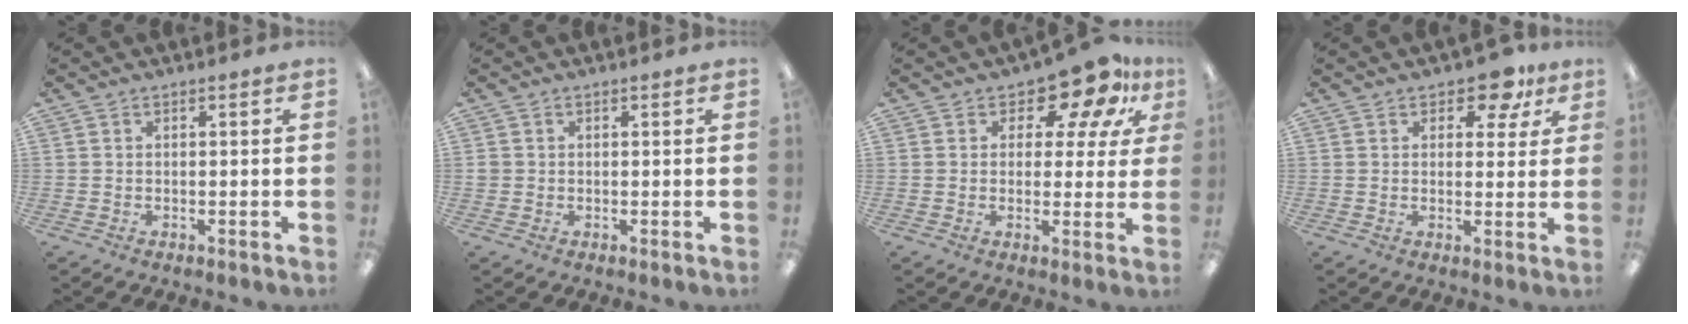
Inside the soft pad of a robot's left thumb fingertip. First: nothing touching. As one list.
[{"total": 1.0, "force": [0.0, 1.0, 0.2], "torque": [-0.004, 0.004, -0.002]}, {"total": 10.6, "force": [7.5, 5.1, 5.5], "torque": [-0.082, -0.051, 0.132]}, {"total": 7.5, "force": [4.8, 3.9, 4.3], "torque": [-0.039, -0.022, 0.078]}]